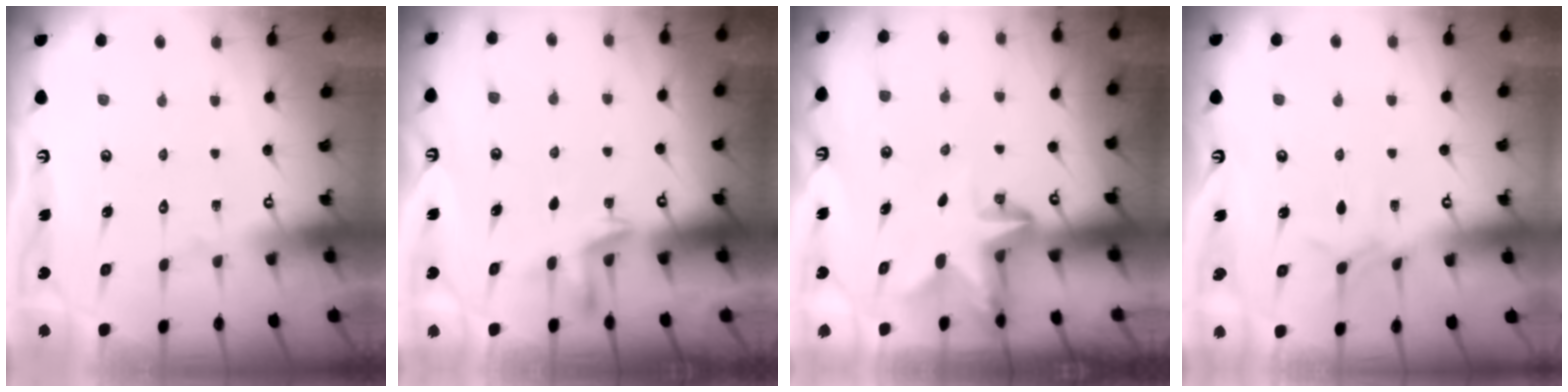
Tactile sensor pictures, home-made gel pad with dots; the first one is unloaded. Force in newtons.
{"total": 3.2, "press": 3.2, "slide": 0.6}
{"total": 2.7, "press": 2.7, "slide": 0.5}
{"total": 4.6, "press": 4.6, "slide": 0.6}